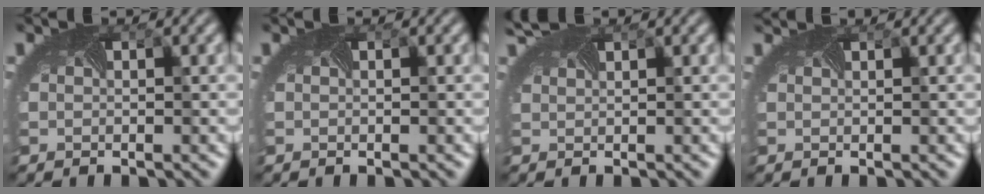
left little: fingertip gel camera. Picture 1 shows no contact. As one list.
[{"total": 0.0}, {"total": 1.9, "force": [1.9, -0.2, 0.5], "torque": [-0.016, 0.008, 0.032]}, {"total": 1.5, "force": [1.5, -0.2, 0.3], "torque": [-0.009, 0.001, 0.013]}]